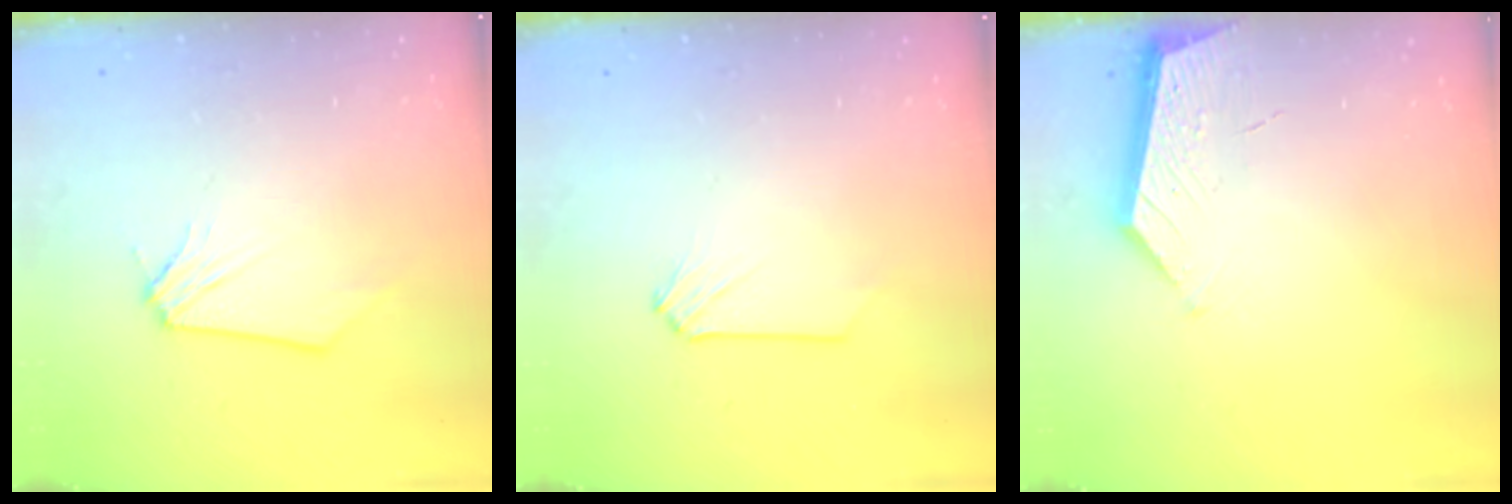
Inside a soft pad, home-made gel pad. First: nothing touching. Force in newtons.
{"total": 0.0}
{"total": 4.0, "press": 4.0, "slide": 0.4}